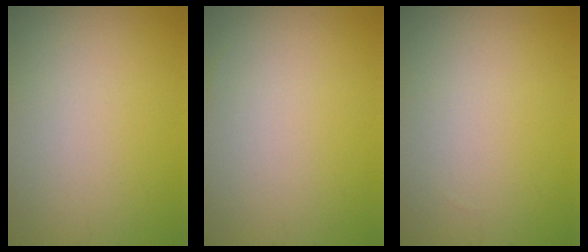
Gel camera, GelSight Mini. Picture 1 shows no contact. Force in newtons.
{"total": 0.0}
{"total": 0.0}